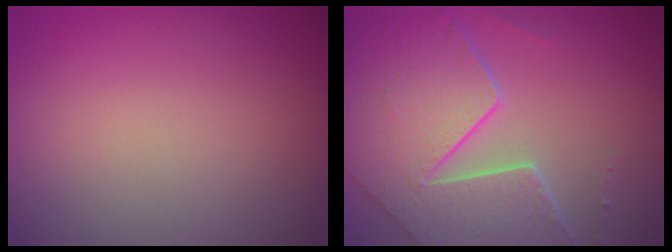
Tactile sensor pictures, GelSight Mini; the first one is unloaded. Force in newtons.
{"total": 8.5, "press": 6.0, "slide": 6.1}